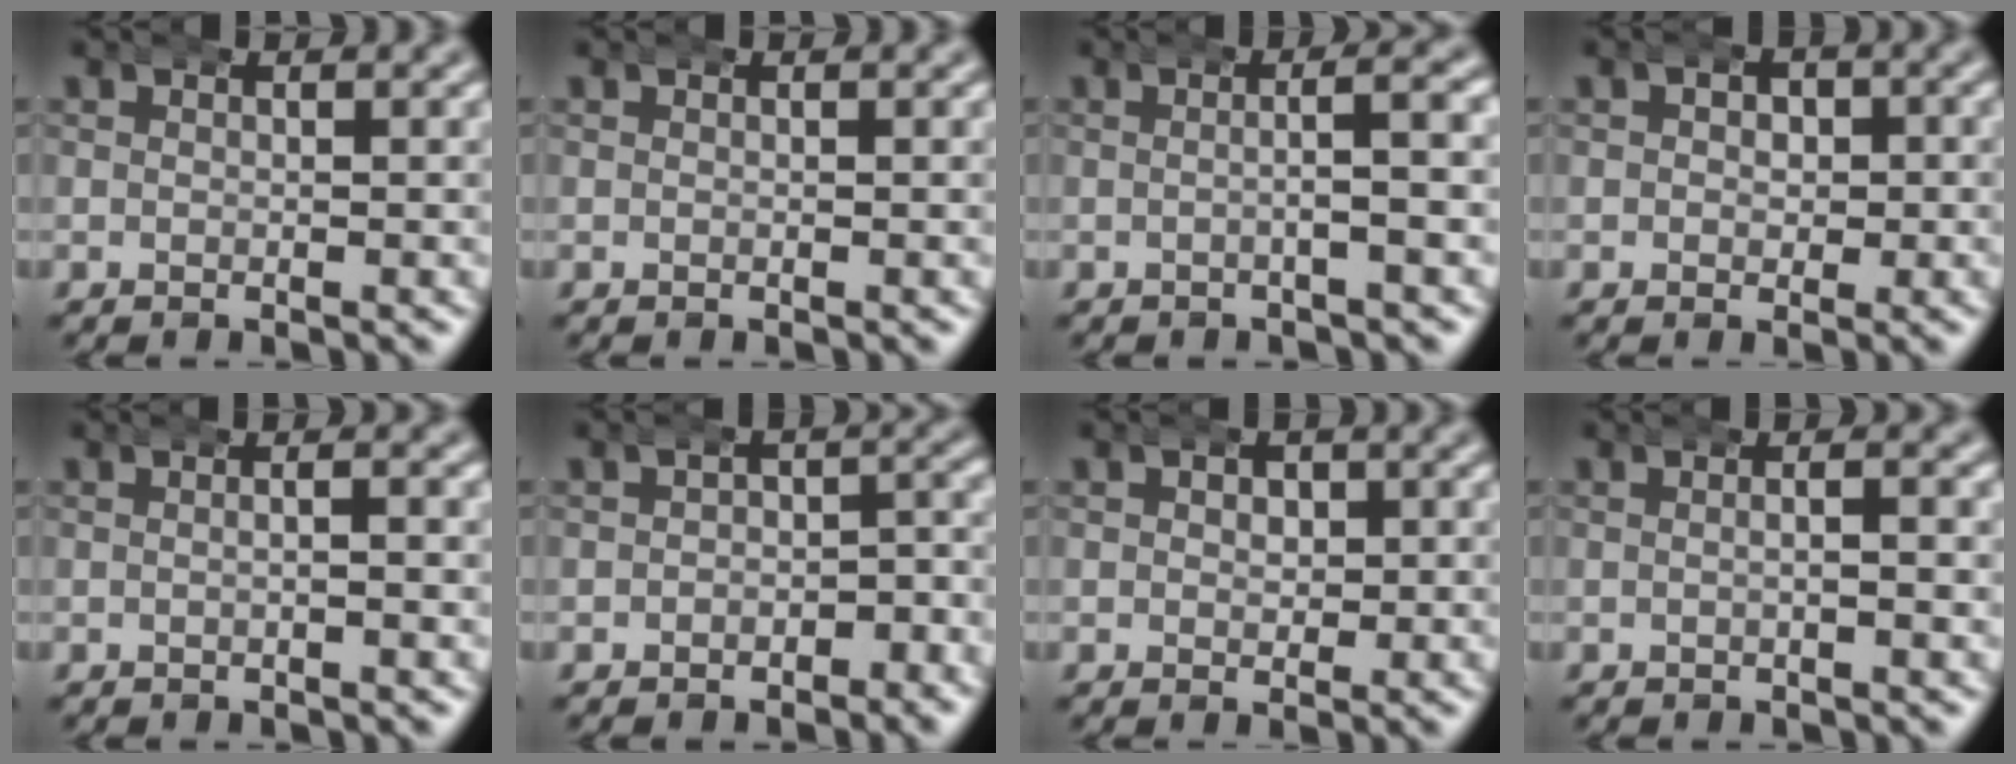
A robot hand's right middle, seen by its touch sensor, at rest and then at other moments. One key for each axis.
{"total": 0.0}
{"total": 2.4, "fx": 0.0, "fy": 0.1, "fz": 2.4, "tx": -0.026, "ty": 0.015, "tz": -0.010}
{"total": 1.8, "fx": 0.0, "fy": 1.6, "fz": 0.9, "tx": -0.002, "ty": 0.001, "tz": -0.006}
{"total": 1.0, "fx": -0.2, "fy": 0.2, "fz": 0.9, "tx": -0.004, "ty": 0.007, "tz": -0.010}
{"total": 2.8, "fx": -2.2, "fy": 1.6, "fz": 0.6, "tx": -0.001, "ty": -0.006, "tz": -0.036}
{"total": 1.5, "fx": 0.2, "fy": 1.3, "fz": 0.8, "tx": -0.002, "ty": -0.003, "tz": 0.000}
{"total": 1.3, "fx": -0.1, "fy": 0.3, "fz": 1.3, "tx": -0.010, "ty": 0.009, "tz": -0.010}